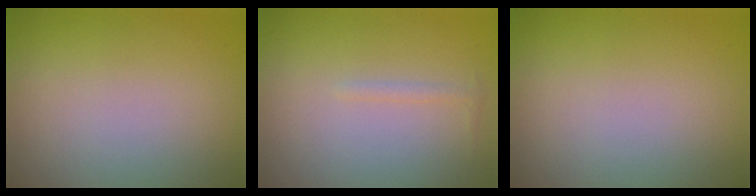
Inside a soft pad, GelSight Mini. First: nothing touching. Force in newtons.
{"total": 0.7, "press": 0.7, "slide": 0.0}
{"total": 0.0}